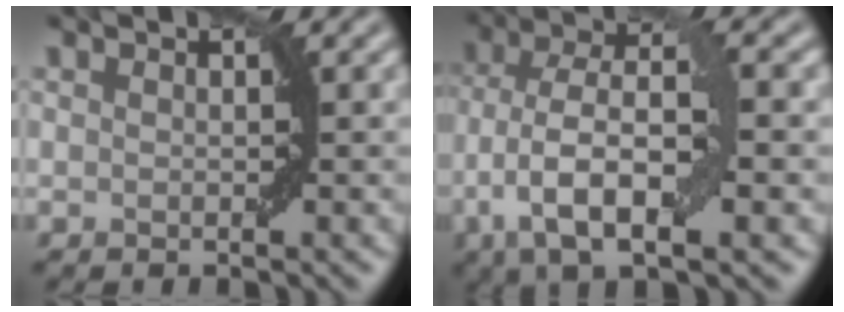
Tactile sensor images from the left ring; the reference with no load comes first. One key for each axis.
{"total": 9.3, "fx": -2.0, "fy": 3.7, "fz": 8.3, "tx": -0.157, "ty": 0.009, "tz": -0.044}